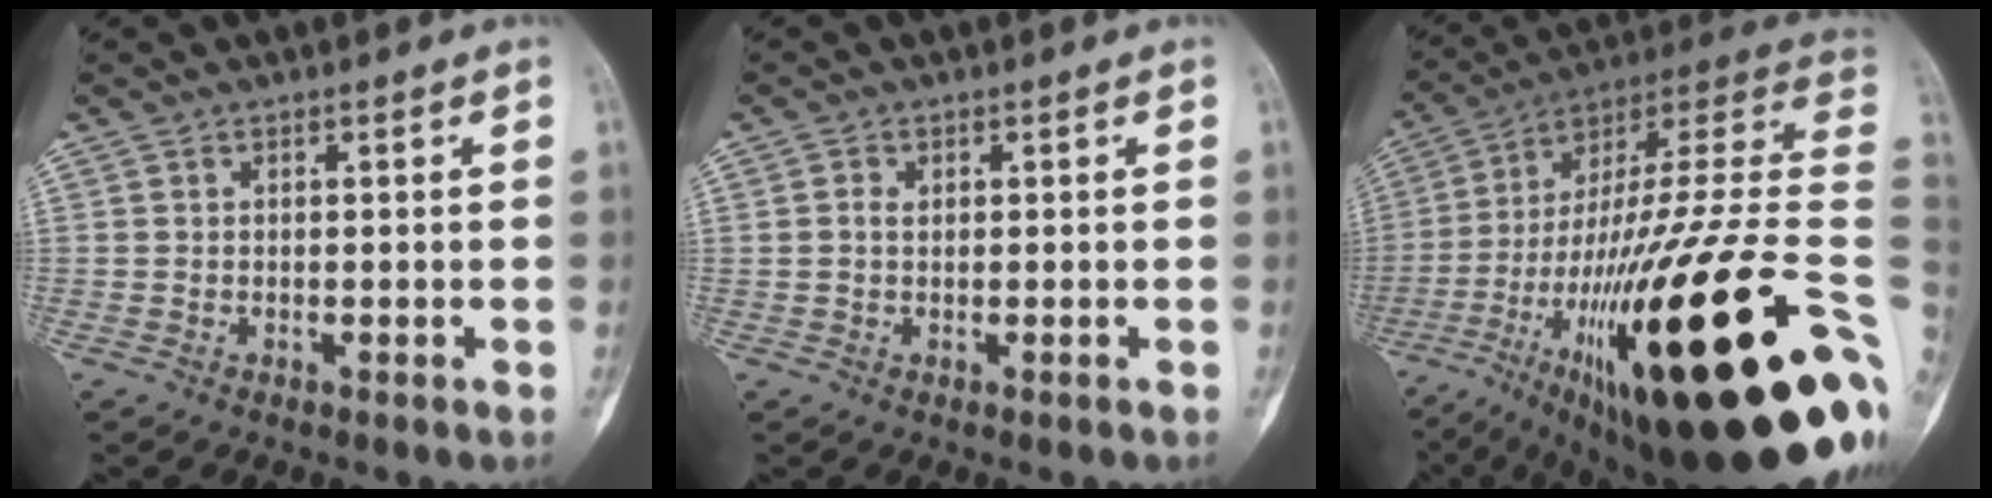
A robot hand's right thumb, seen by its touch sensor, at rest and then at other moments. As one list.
[{"total": 1.2, "force": [0.1, 0.9, 0.8], "torque": [-0.017, 0.005, 0.005]}, {"total": 43.1, "force": [-11.6, 9.3, 40.4], "torque": [-0.562, 0.065, -0.187]}]